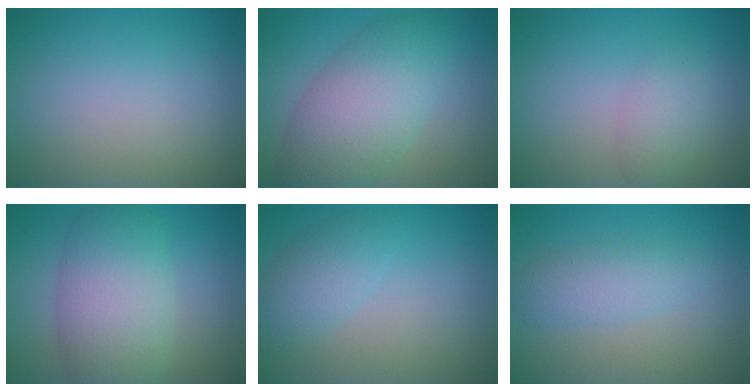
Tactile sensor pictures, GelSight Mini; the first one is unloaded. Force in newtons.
{"total": 7.3, "press": 7.3, "slide": 0.1}
{"total": 2.1, "press": 2.1, "slide": 0.0}
{"total": 7.4, "press": 7.3, "slide": 0.4}
{"total": 2.8, "press": 2.8, "slide": 0.1}
{"total": 2.8, "press": 2.8, "slide": 0.1}